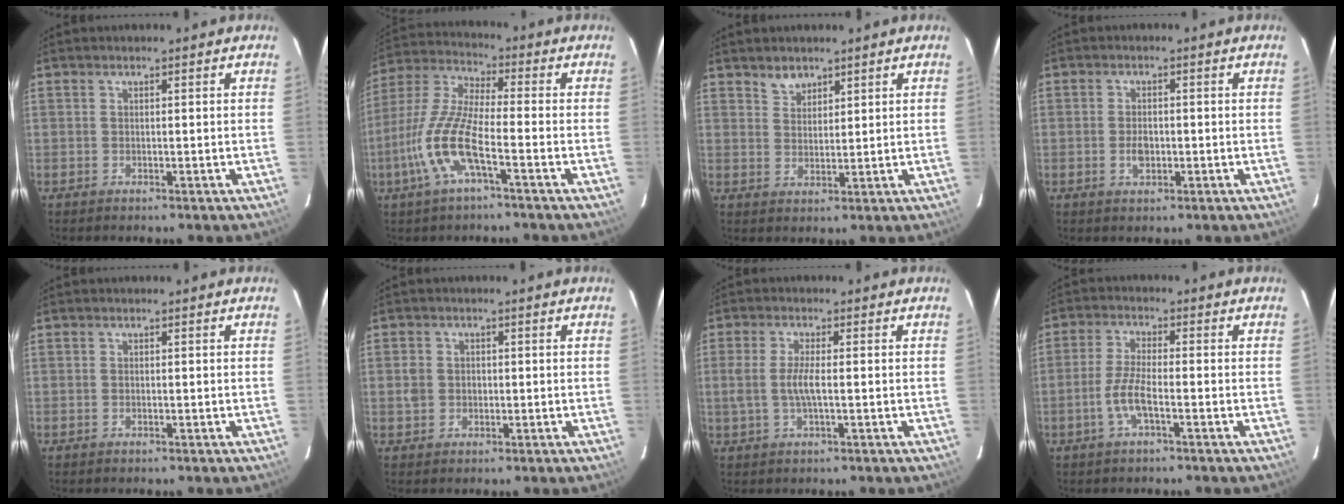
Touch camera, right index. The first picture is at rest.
{"total": 11.7, "force": [-4.8, 2.1, 10.5], "torque": [-0.234, -0.004, -0.099]}
{"total": 3.2, "force": [2.5, 1.7, 0.7], "torque": [-0.007, 0.004, 0.046]}
{"total": 2.9, "force": [-0.8, 1.8, 2.1], "torque": [-0.041, -0.002, -0.011]}
{"total": 0.0}
{"total": 3.1, "force": [-0.3, 2.8, 1.2], "torque": [-0.024, 0.007, -0.006]}
{"total": 4.6, "force": [-0.6, 0.9, 4.5], "torque": [-0.092, -0.002, -0.010]}
{"total": 5.2, "force": [-2.2, 0.9, 4.6], "torque": [-0.103, -0.001, -0.046]}